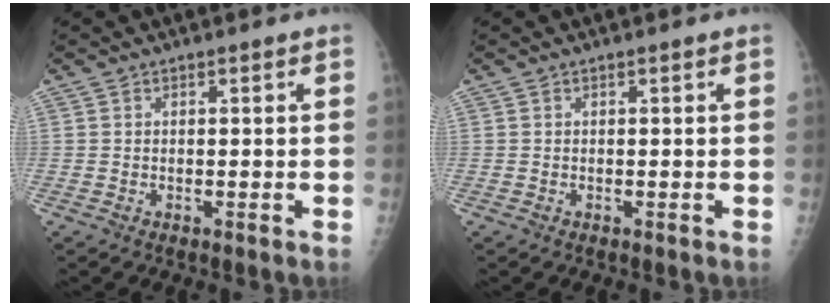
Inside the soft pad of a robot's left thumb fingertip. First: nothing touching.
{"total": 0.0}